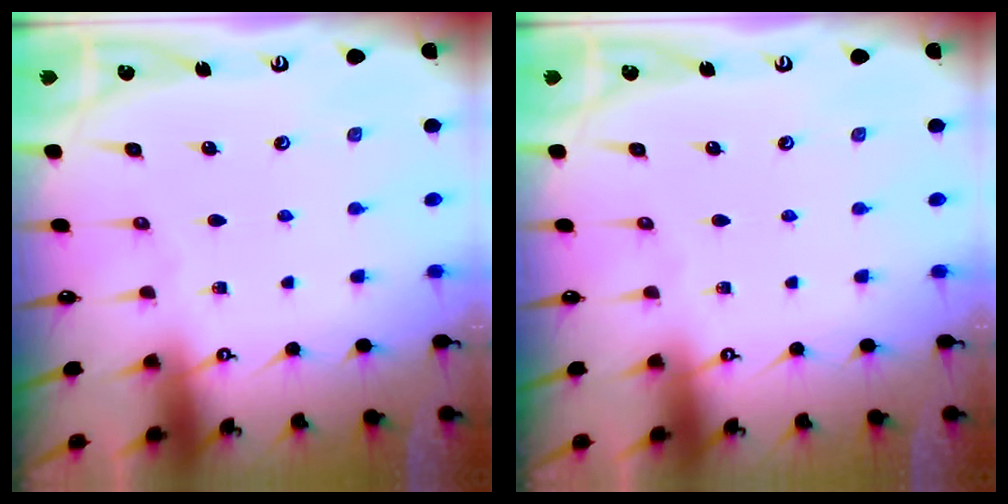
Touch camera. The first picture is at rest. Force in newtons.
{"total": 0.0}